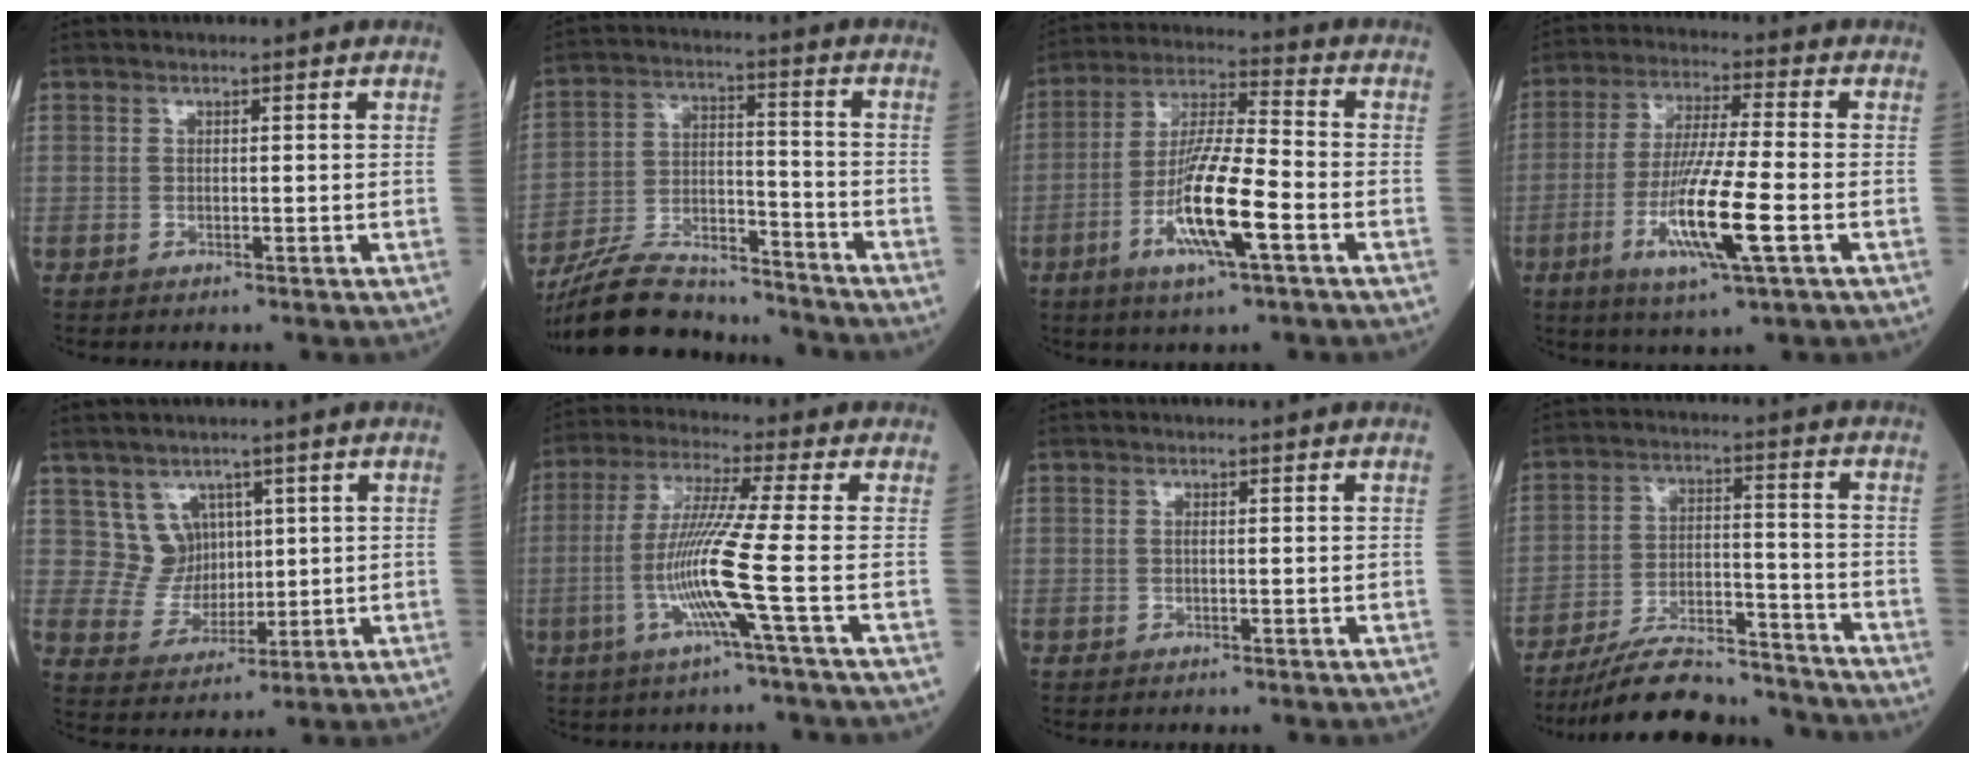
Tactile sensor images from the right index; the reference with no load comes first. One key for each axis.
{"total": 15.7, "fx": -14.7, "fy": 3.4, "fz": 4.5, "tx": -0.082, "ty": 0.020, "tz": -0.251}
{"total": 12.7, "fx": -4.5, "fy": 1.1, "fz": 11.9, "tx": -0.229, "ty": -0.010, "tz": -0.085}
{"total": 12.6, "fx": -3.9, "fy": 0.4, "fz": 12.0, "tx": -0.234, "ty": -0.019, "tz": -0.074}
{"total": 5.4, "fx": 2.6, "fy": 4.7, "fz": 0.4, "tx": -0.007, "ty": 0.009, "tz": 0.057}
{"total": 10.3, "fx": -2.8, "fy": -2.0, "fz": 9.7, "tx": -0.199, "ty": -0.011, "tz": -0.060}
{"total": 0.0}
{"total": 15.3, "fx": -14.3, "fy": 2.6, "fz": 4.8, "tx": -0.080, "ty": 0.019, "tz": -0.228}